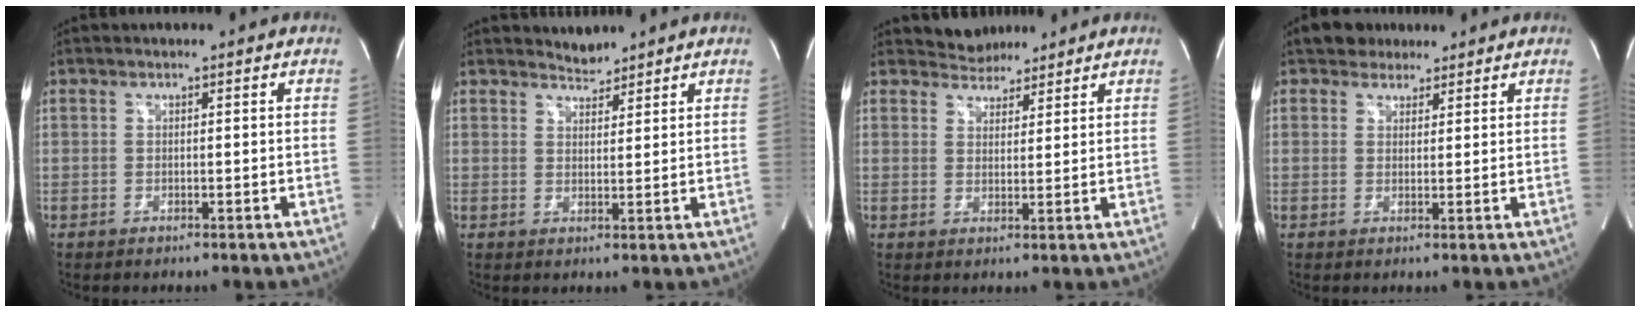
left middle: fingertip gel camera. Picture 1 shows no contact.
{"total": 2.3, "force": [2.2, 0.5, -0.3], "torque": [0.002, 0.002, 0.040]}
{"total": 4.2, "force": [3.8, 1.6, -0.1], "torque": [0.000, 0.012, 0.064]}
{"total": 3.7, "force": [2.8, 2.3, 0.4], "torque": [-0.006, 0.017, 0.044]}